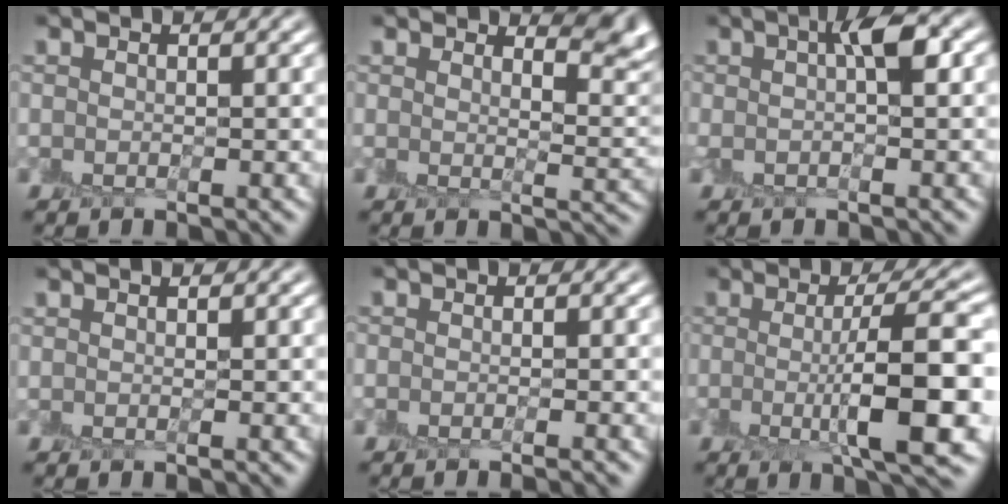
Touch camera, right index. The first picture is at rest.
{"total": 4.3, "force": [3.4, 1.1, 2.4], "torque": [-0.024, -0.003, 0.049]}
{"total": 3.8, "force": [1.0, 0.8, 3.6], "torque": [-0.058, 0.011, 0.006]}
{"total": 0.5, "force": [0.4, -0.2, 0.2], "torque": [-0.006, 0.000, 0.006]}
{"total": 1.1, "force": [-1.0, -0.1, 0.4], "torque": [-0.002, -0.012, -0.015]}
{"total": 7.8, "force": [-0.7, 1.3, 7.6], "torque": [-0.115, -0.010, -0.010]}